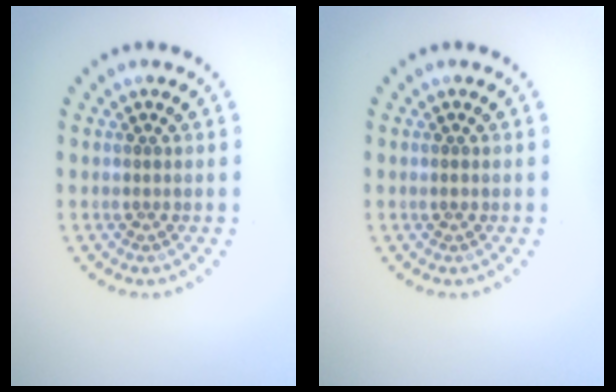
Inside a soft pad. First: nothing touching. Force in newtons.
{"total": 0.5, "press": 0.5, "slide": 0.1}